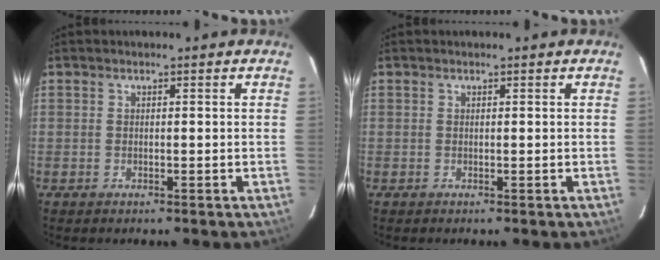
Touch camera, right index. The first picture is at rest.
{"total": 0.0}